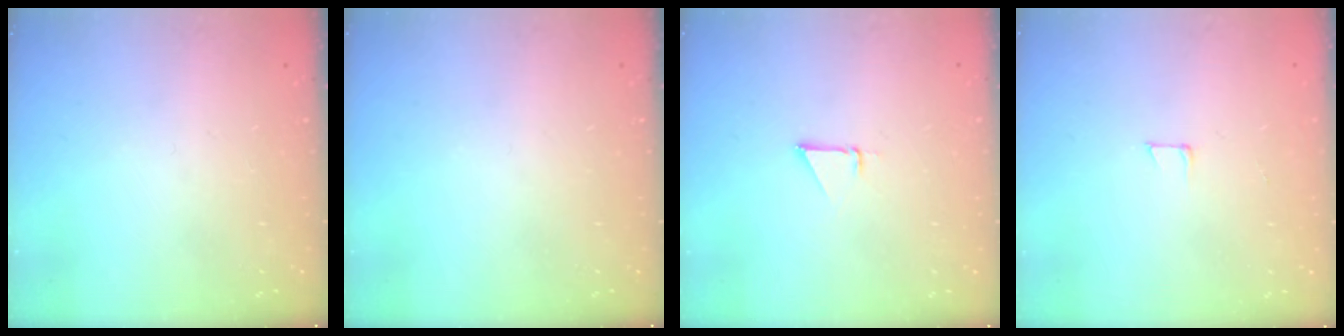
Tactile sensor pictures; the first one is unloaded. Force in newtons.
{"total": 0.0}
{"total": 1.5, "press": 1.5, "slide": 0.0}
{"total": 4.4, "press": 4.4, "slide": 0.3}